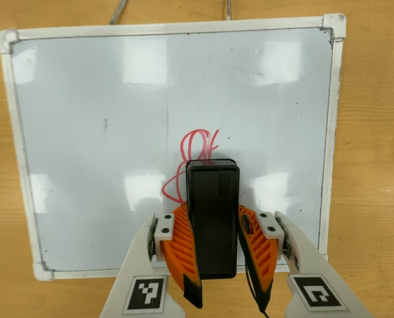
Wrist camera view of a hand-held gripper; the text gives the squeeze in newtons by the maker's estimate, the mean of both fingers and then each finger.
{"total": 8.3, "left": 7.5, "right": 9.0}